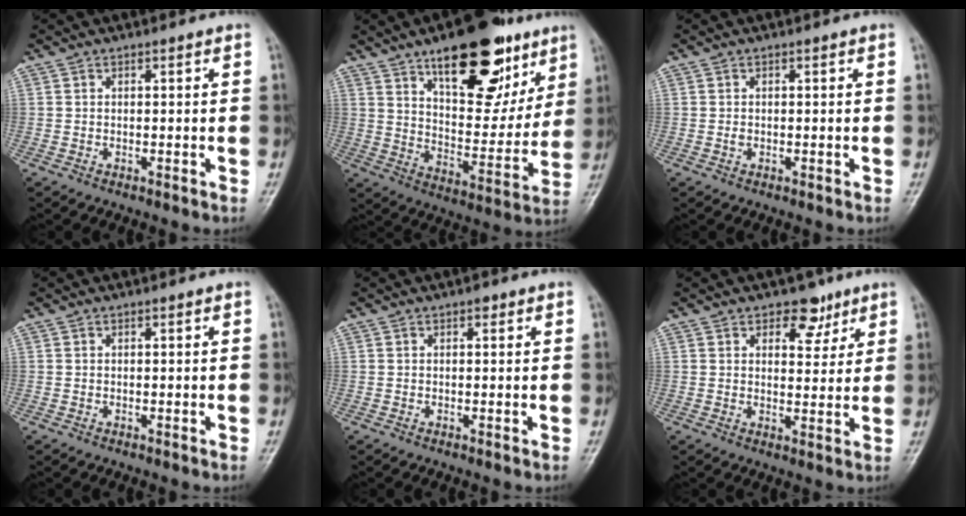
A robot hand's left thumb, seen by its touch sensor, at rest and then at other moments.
{"total": 23.1, "force": [13.2, 10.5, 15.8], "torque": [-0.173, -0.052, 0.205]}
{"total": 0.6, "force": [-0.1, 0.5, 0.4], "torque": [-0.005, 0.001, -0.003]}
{"total": 0.0}
{"total": 0.9, "force": [0.5, 0.6, 0.5], "torque": [0.000, 0.000, 0.003]}
{"total": 5.7, "force": [3.6, 3.6, 2.7], "torque": [-0.006, -0.018, 0.049]}